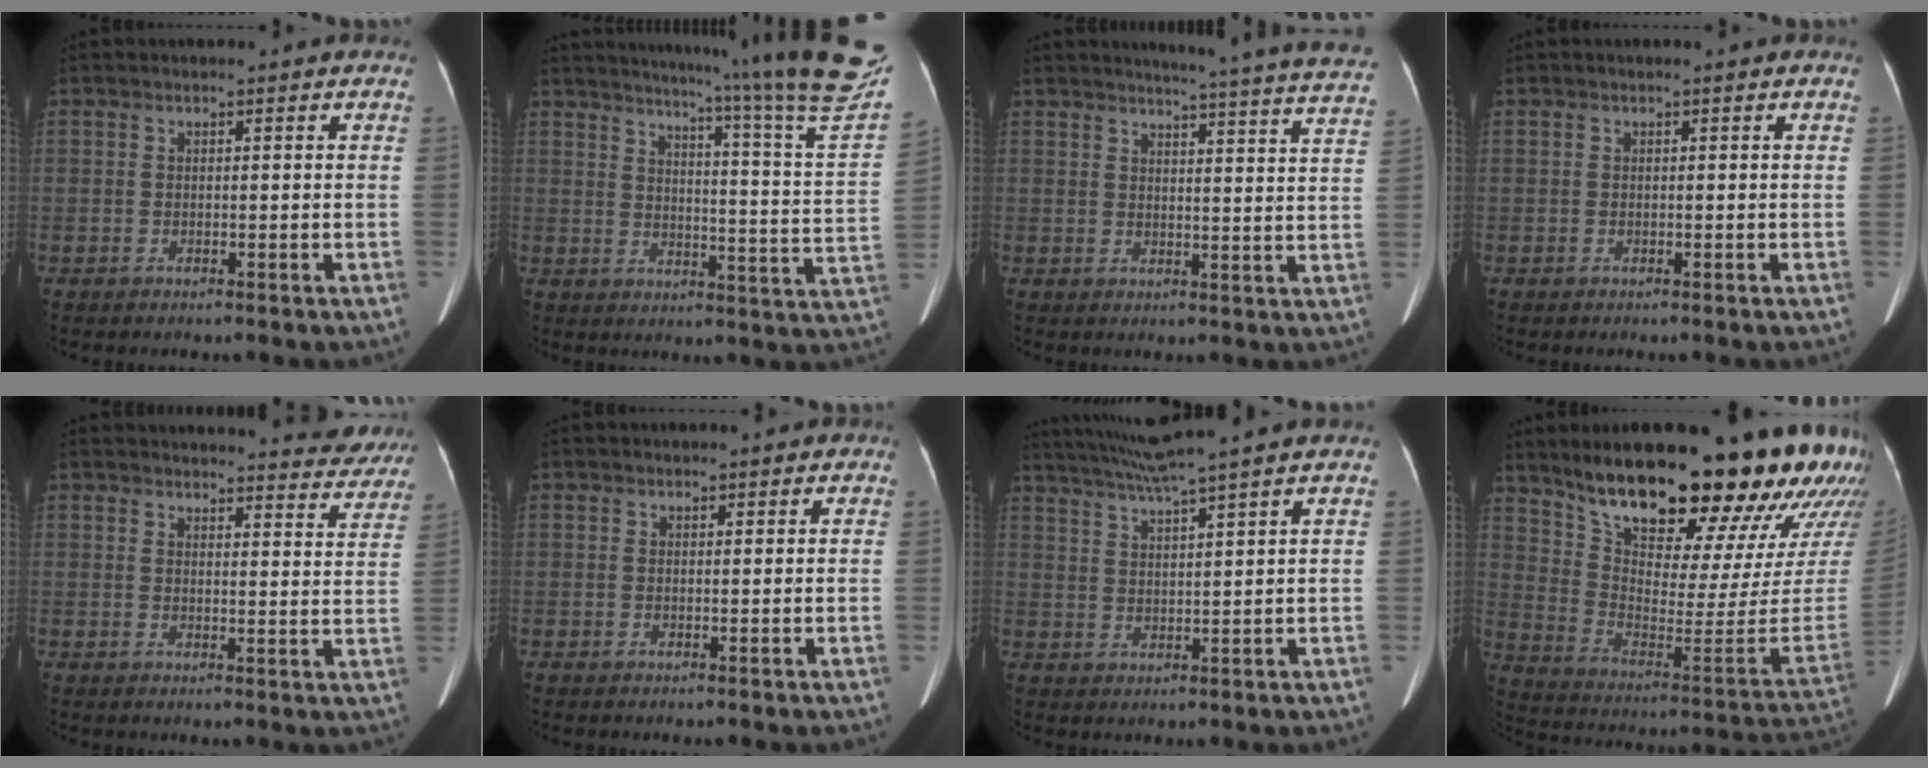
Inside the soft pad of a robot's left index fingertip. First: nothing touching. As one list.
[{"total": 25.9, "force": [21.5, -1.7, 14.3], "torque": [-0.206, -0.096, 0.258]}, {"total": 21.5, "force": [20.3, -1.0, 6.7], "torque": [-0.091, -0.108, 0.217]}, {"total": 0.0}, {"total": 20.0, "force": [18.9, 4.0, 5.4], "torque": [-0.056, -0.046, 0.208]}, {"total": 1.1, "force": [0.6, 0.7, 0.6], "torque": [-0.006, -0.005, 0.005]}, {"total": 8.0, "force": [6.7, -2.3, 3.6], "torque": [-0.070, -0.008, 0.116]}, {"total": 31.5, "force": [23.1, 5.2, 20.8], "torque": [-0.297, -0.080, 0.329]}]